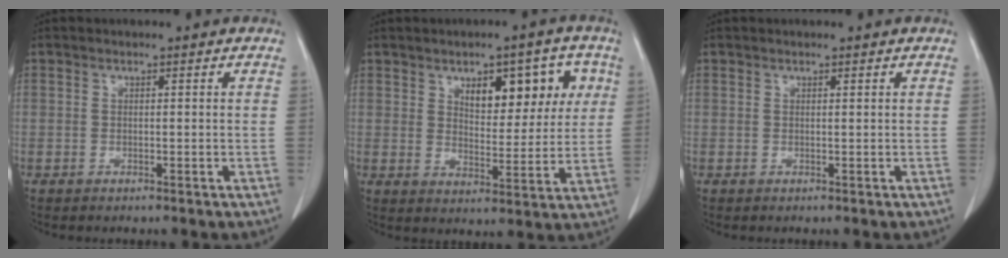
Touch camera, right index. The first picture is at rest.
{"total": 10.2, "force": [4.2, 4.7, 8.0], "torque": [-0.099, 0.016, 0.064]}
{"total": 0.0}